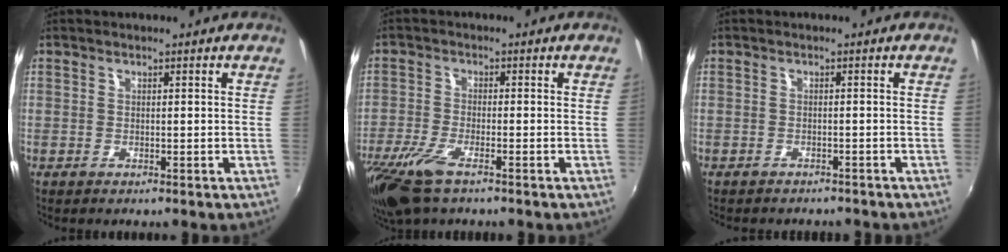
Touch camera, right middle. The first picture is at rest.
{"total": 9.7, "force": [-6.3, 2.7, 6.8], "torque": [-0.163, -0.033, -0.125]}
{"total": 4.2, "force": [-3.7, 1.3, 1.2], "torque": [-0.033, -0.014, -0.052]}